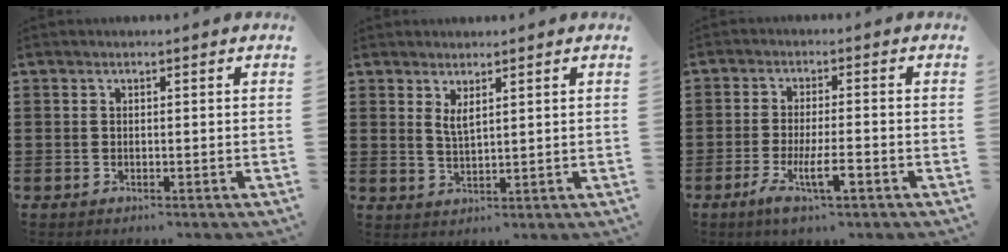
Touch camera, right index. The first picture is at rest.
{"total": 2.3, "force": [1.6, 0.6, 1.6], "torque": [-0.034, 0.002, 0.028]}
{"total": 6.1, "force": [-2.9, 1.1, 5.2], "torque": [-0.103, -0.012, -0.052]}